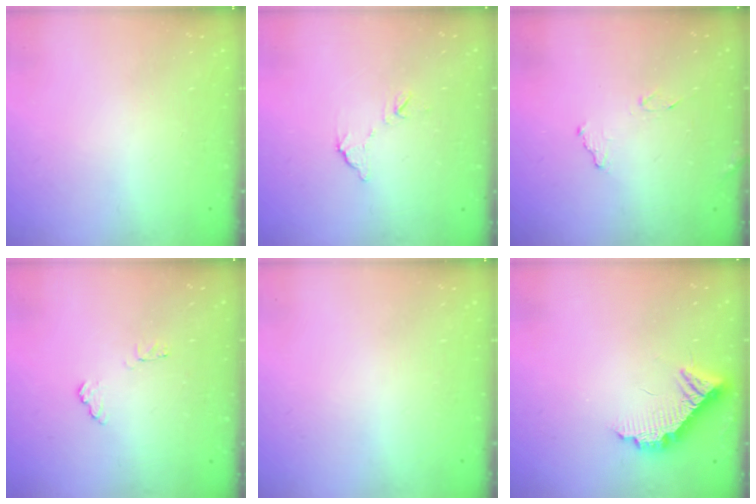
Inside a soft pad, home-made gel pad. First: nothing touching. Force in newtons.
{"total": 7.0, "press": 6.9, "slide": 0.3}
{"total": 8.8, "press": 8.8, "slide": 0.4}
{"total": 5.4, "press": 5.4, "slide": 0.3}
{"total": 0.0}
{"total": 10.4, "press": 10.4, "slide": 0.3}